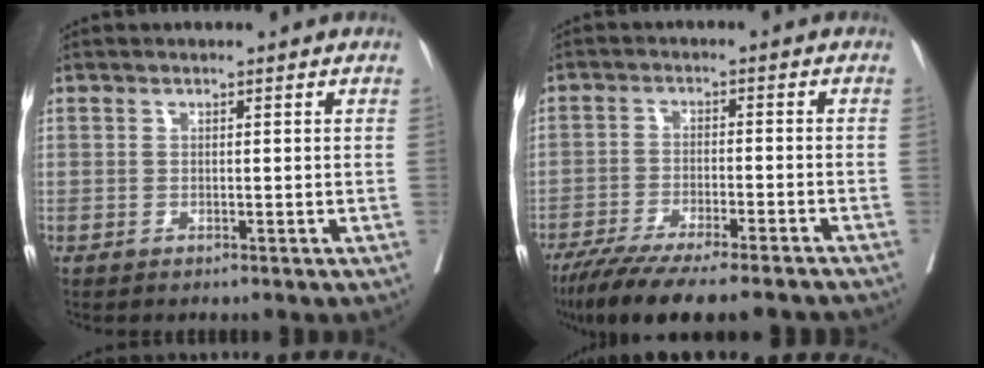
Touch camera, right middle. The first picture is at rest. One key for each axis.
{"total": 16.7, "fx": -14.3, "fy": 1.7, "fz": 8.5, "tx": -0.119, "ty": -0.031, "tz": -0.211}